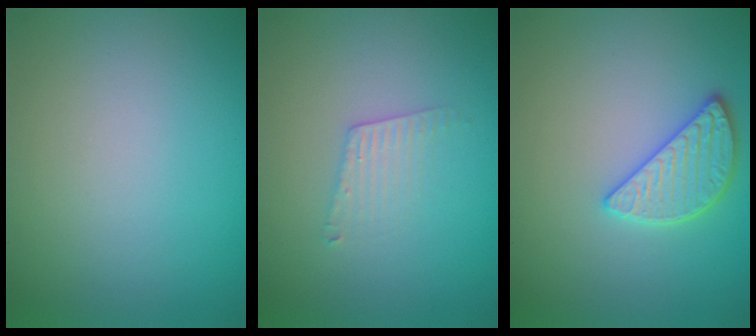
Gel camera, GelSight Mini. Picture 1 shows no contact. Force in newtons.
{"total": 1.7, "press": 1.7, "slide": 0.0}
{"total": 2.8, "press": 2.8, "slide": 0.6}